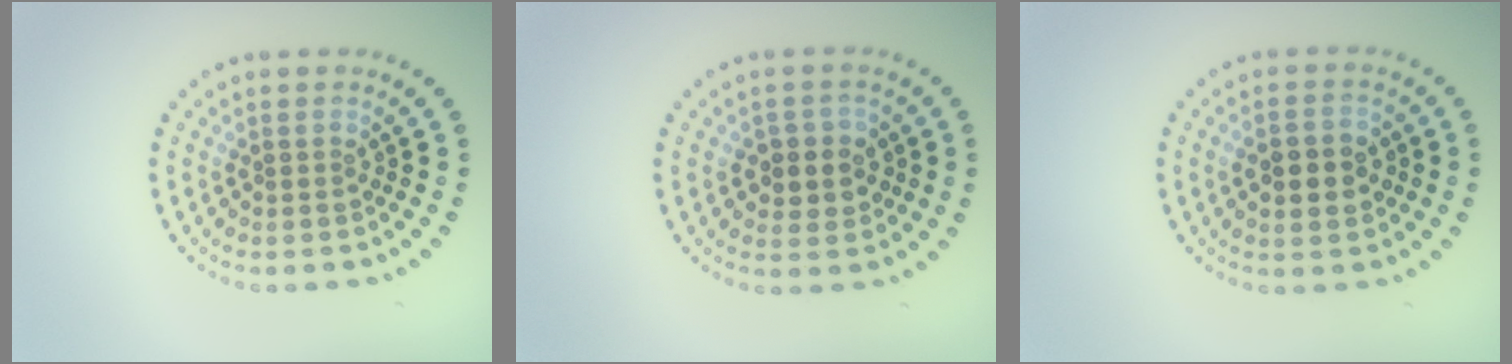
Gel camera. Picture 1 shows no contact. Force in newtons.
{"total": 3.0, "press": 2.9, "slide": 0.8}
{"total": 4.1, "press": 4.1, "slide": 0.1}